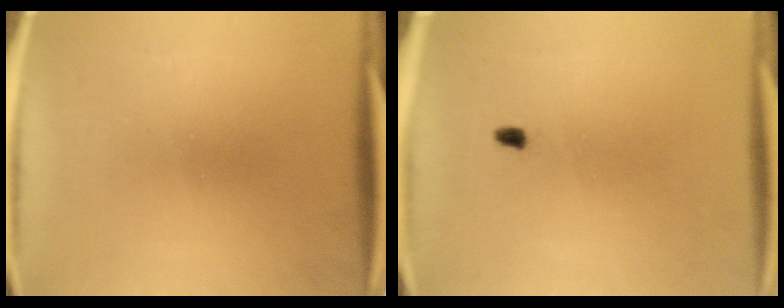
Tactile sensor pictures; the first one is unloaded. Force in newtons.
{"total": 0.9}